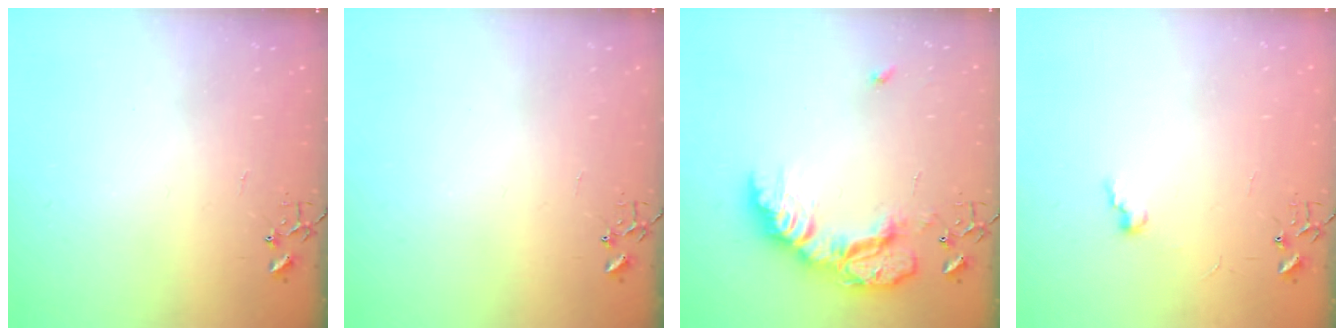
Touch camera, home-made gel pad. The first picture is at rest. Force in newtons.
{"total": 0.0}
{"total": 18.8, "press": 18.7, "slide": 1.9}
{"total": 6.2, "press": 6.2, "slide": 0.8}